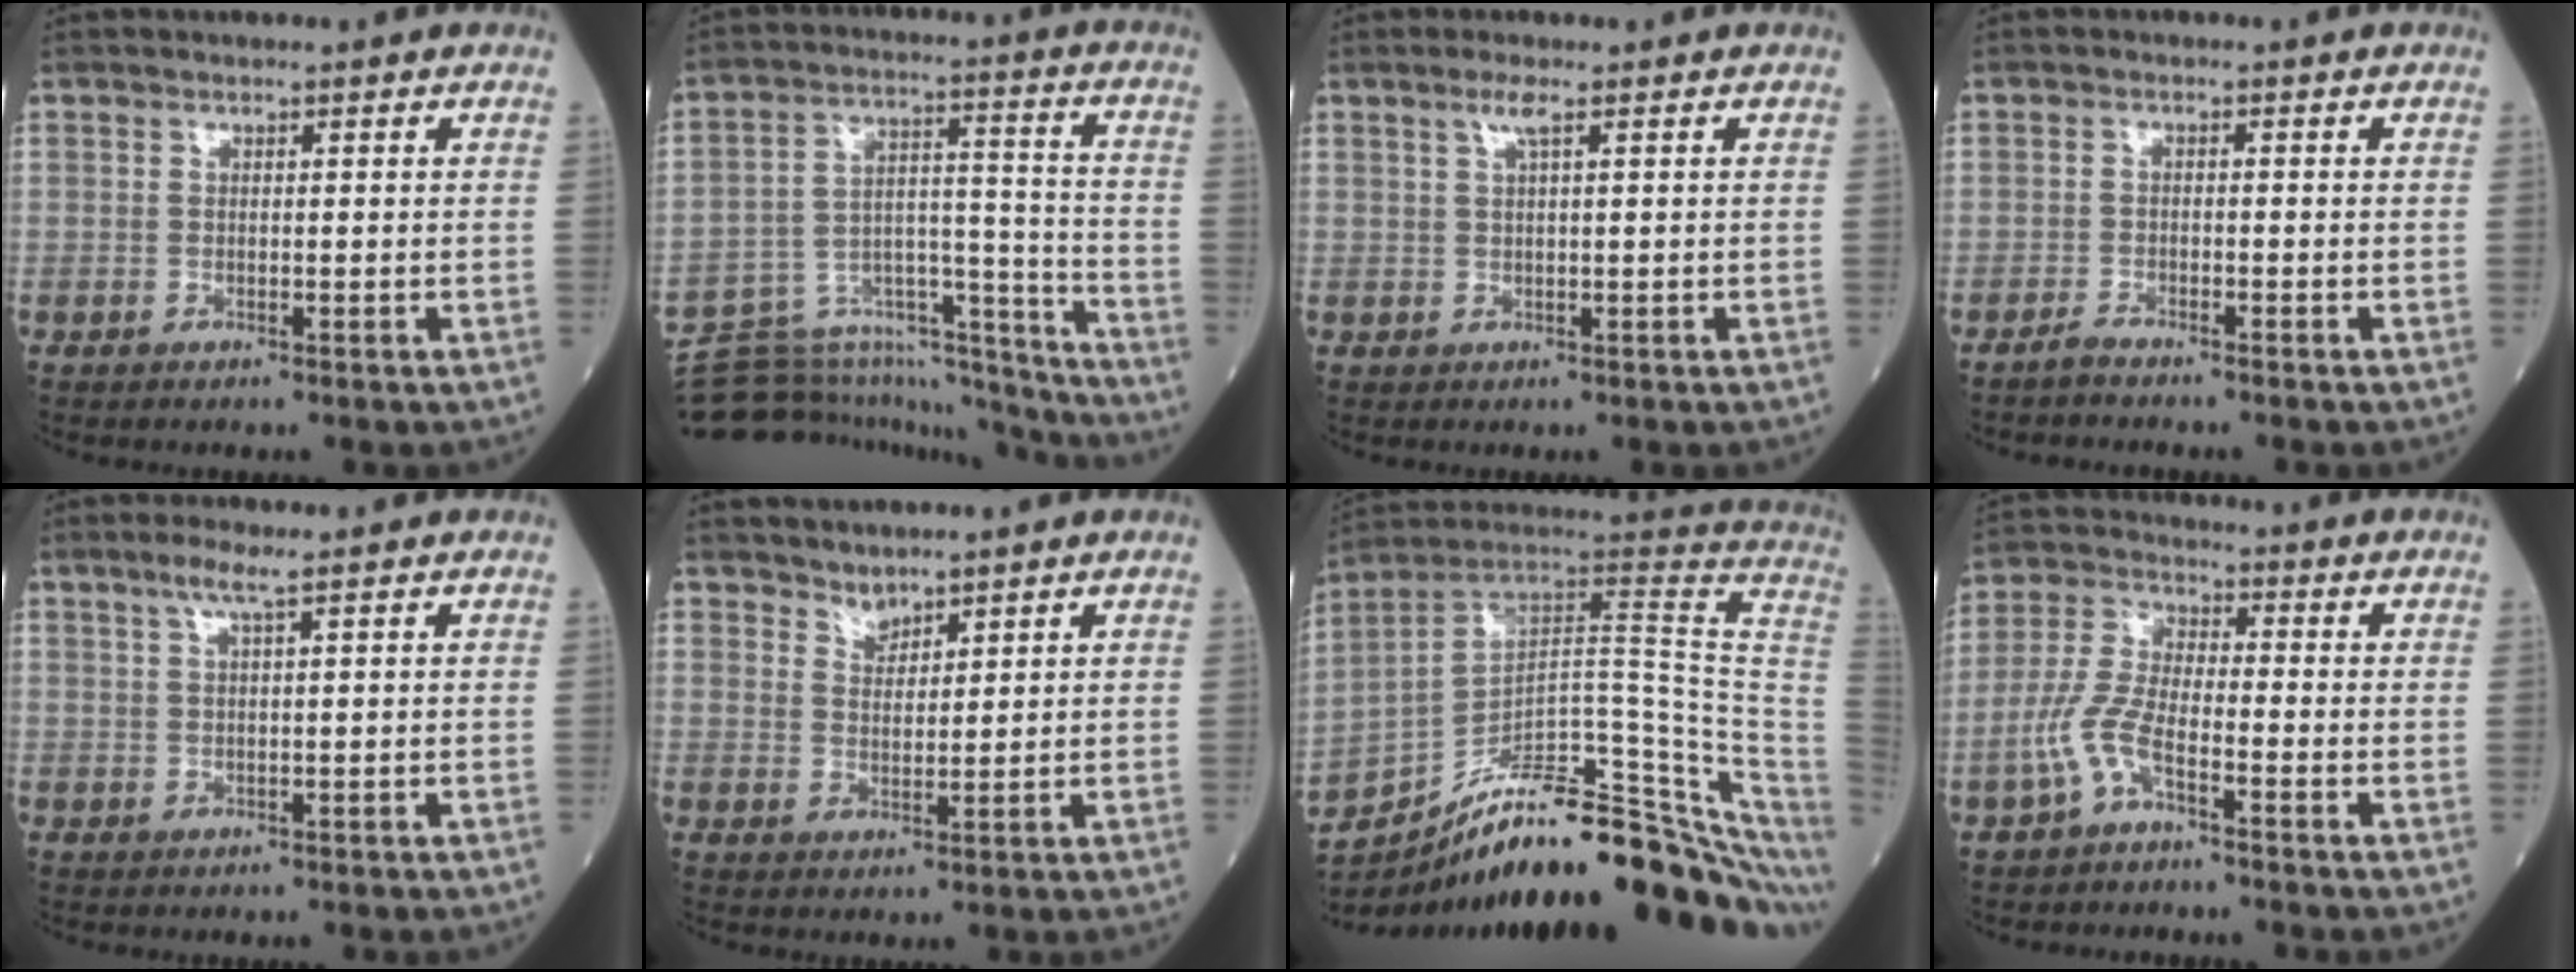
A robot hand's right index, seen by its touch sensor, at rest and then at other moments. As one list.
[{"total": 19.1, "force": [-18.3, 4.0, 3.5], "torque": [-0.064, 0.063, -0.273]}, {"total": 2.0, "force": [1.1, -0.1, 1.7], "torque": [-0.040, 0.004, 0.023]}, {"total": 1.6, "force": [-1.5, -0.1, 0.4], "torque": [-0.016, -0.003, -0.028]}, {"total": 2.6, "force": [1.6, -0.3, 1.9], "torque": [-0.047, 0.002, 0.035]}, {"total": 2.4, "force": [2.3, 0.7, 0.3], "torque": [-0.002, 0.002, 0.045]}, {"total": 25.6, "force": [-18.2, 4.3, 17.5], "torque": [-0.144, 0.051, -0.271]}, {"total": 6.4, "force": [-3.3, 2.0, 5.1], "torque": [-0.123, 0.005, -0.072]}]